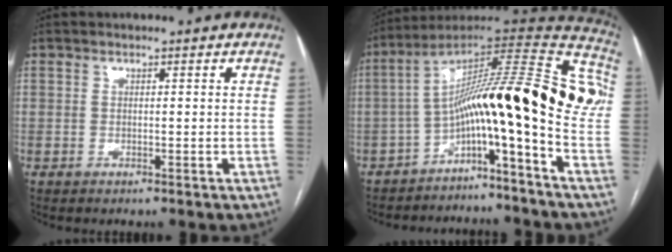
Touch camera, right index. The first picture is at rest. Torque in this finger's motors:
{"motor_torque": [2.14, 0.00, 1.05, 0.21]}